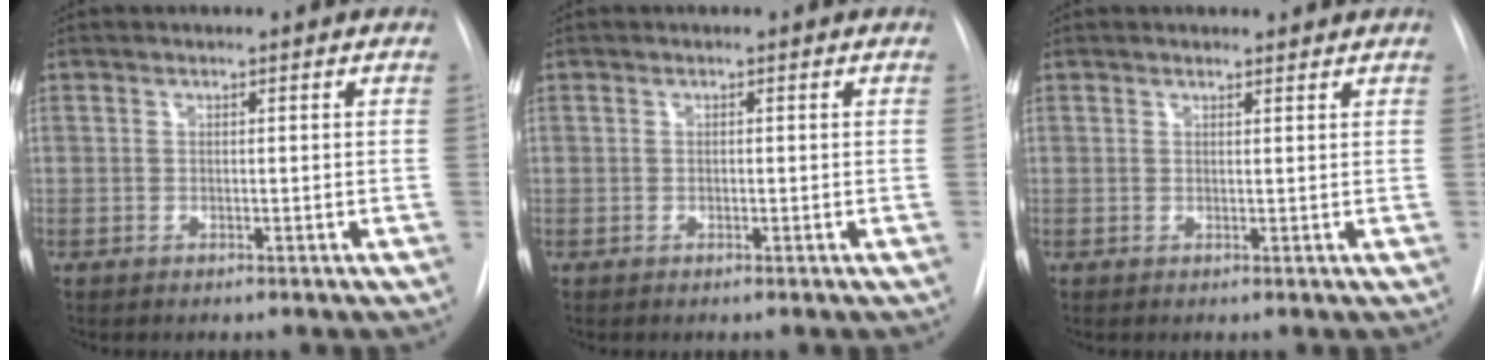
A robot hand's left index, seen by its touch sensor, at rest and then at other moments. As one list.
[{"total": 0.0}, {"total": 2.5, "force": [2.4, 0.4, 0.3], "torque": [-0.010, 0.007, 0.028]}]